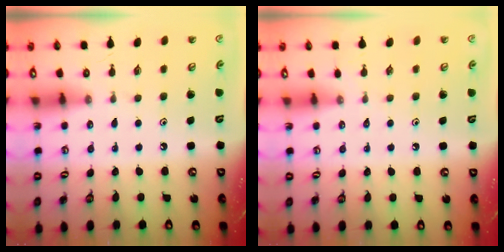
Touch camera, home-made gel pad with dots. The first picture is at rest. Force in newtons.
{"total": 1.9, "press": 1.8, "slide": 0.4}